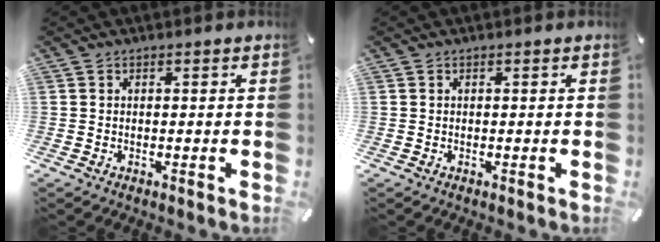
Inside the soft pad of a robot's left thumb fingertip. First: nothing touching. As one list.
[{"total": 0.0}]